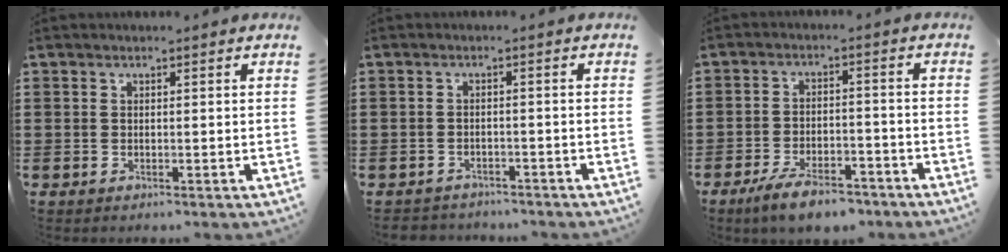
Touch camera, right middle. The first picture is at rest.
{"total": 1.8, "force": [-1.8, 0.4, -0.2], "torque": [-0.005, -0.001, -0.041]}
{"total": 6.2, "force": [-5.2, 1.5, 3.0], "torque": [-0.066, 0.001, -0.101]}